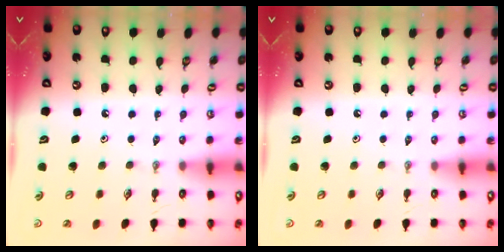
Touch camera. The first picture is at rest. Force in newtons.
{"total": 0.0}